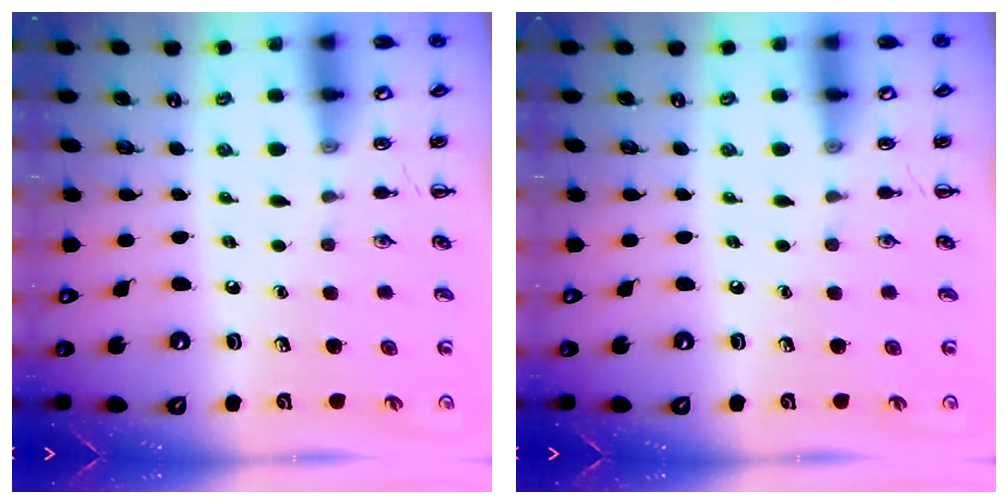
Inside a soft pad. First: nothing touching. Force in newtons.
{"total": 0.0}